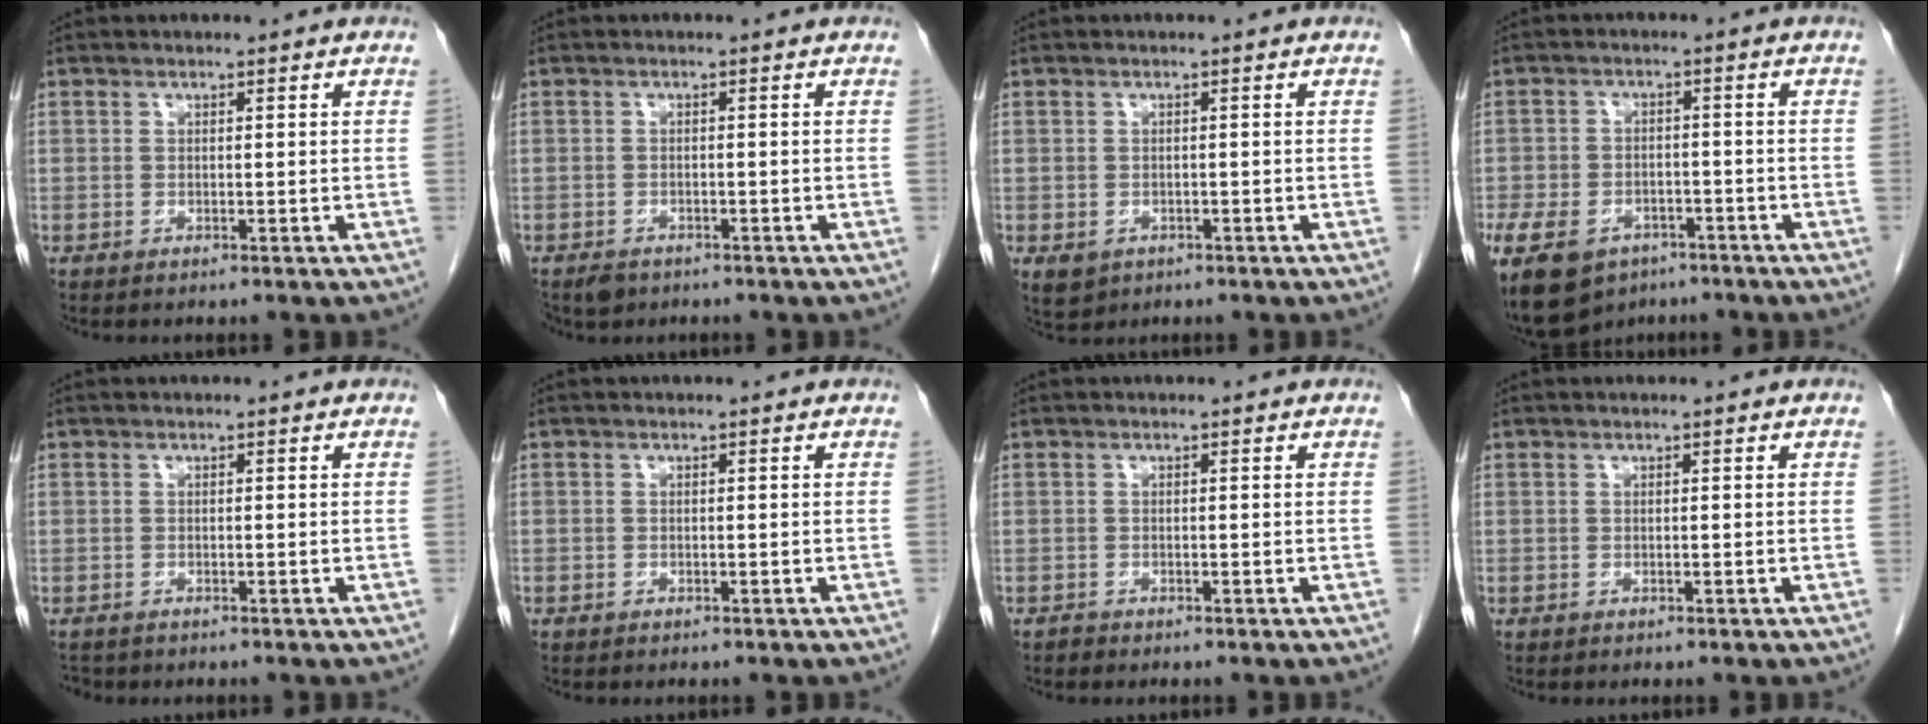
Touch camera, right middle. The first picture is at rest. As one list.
[{"total": 2.3, "force": [-1.6, 1.4, 0.6], "torque": [-0.014, 0.000, -0.023]}, {"total": 3.1, "force": [-1.5, 2.5, 1.1], "torque": [-0.018, -0.001, -0.013]}, {"total": 22.8, "force": [-12.4, 16.0, 10.5], "torque": [-0.338, -0.028, -0.179]}, {"total": 1.7, "force": [-1.5, 0.7, 0.3], "torque": [-0.010, -0.004, -0.023]}, {"total": 0.6, "force": [-0.5, 0.4, 0.1], "torque": [-0.008, 0.002, -0.009]}, {"total": 0.5, "force": [-0.5, 0.2, 0.0], "torque": [-0.005, -0.001, -0.011]}, {"total": 0.0}]